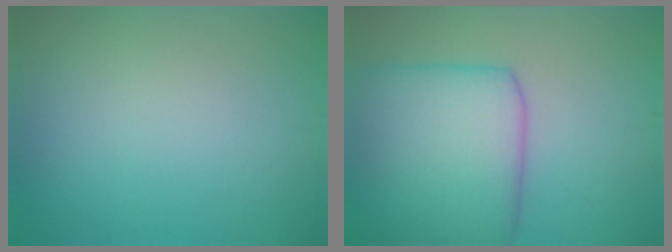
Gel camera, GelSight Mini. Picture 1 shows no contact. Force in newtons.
{"total": 10.0, "press": 10.0, "slide": 0.2}